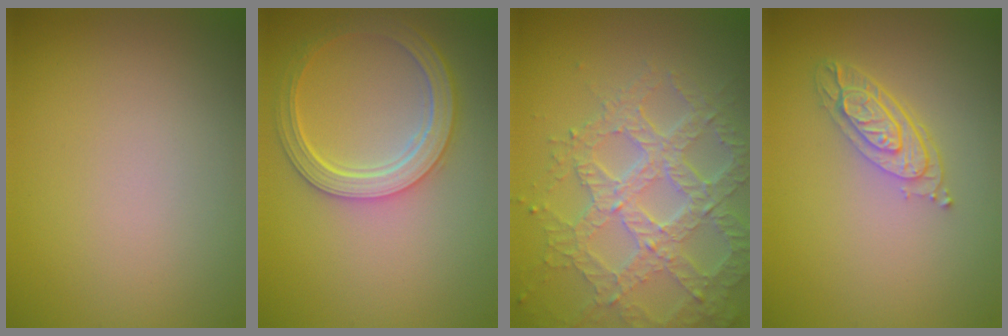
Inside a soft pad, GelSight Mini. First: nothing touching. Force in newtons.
{"total": 4.9, "press": 3.8, "slide": 3.0}
{"total": 7.1, "press": 5.2, "slide": 4.9}
{"total": 3.6, "press": 2.7, "slide": 2.4}